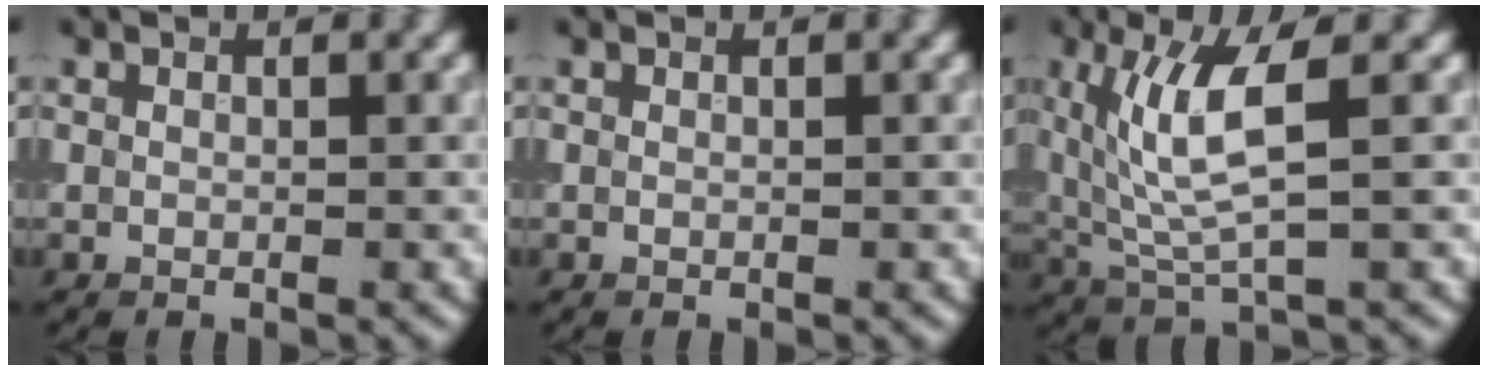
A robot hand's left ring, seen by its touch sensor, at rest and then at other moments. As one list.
[{"total": 0.0}, {"total": 6.3, "force": [1.6, 1.6, 5.9], "torque": [-0.127, -0.007, 0.035]}]